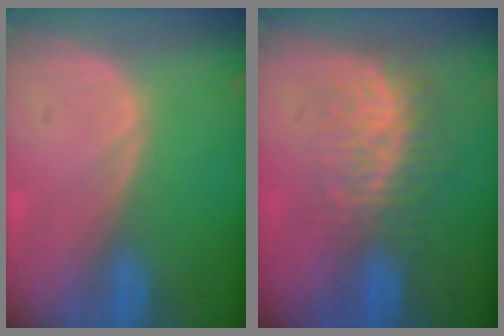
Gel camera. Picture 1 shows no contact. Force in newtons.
{"total": 8.2, "press": 7.2, "slide": 3.9}